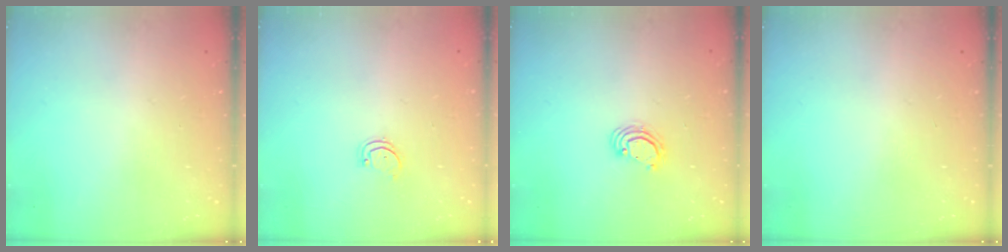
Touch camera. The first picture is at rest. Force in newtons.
{"total": 2.3, "press": 2.3, "slide": 0.1}
{"total": 3.6, "press": 3.6, "slide": 0.4}
{"total": 0.0}